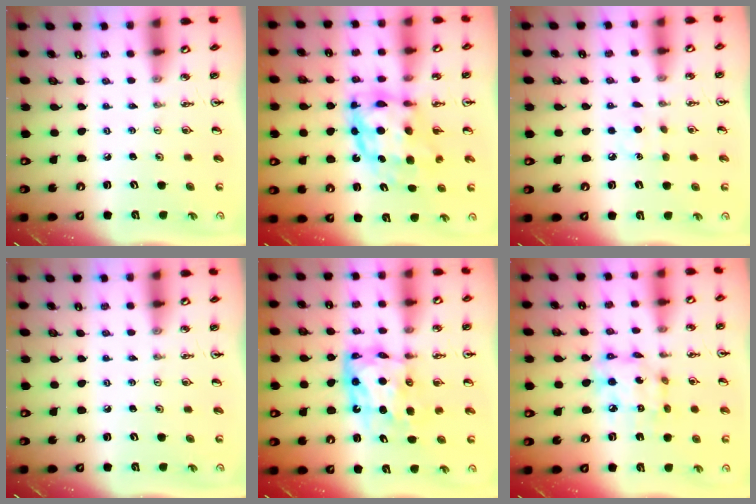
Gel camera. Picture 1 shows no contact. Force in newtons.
{"total": 10.3, "press": 10.3, "slide": 0.9}
{"total": 5.2, "press": 5.1, "slide": 0.6}
{"total": 0.0}
{"total": 9.5, "press": 9.5, "slide": 0.9}
{"total": 10.2, "press": 10.1, "slide": 0.7}